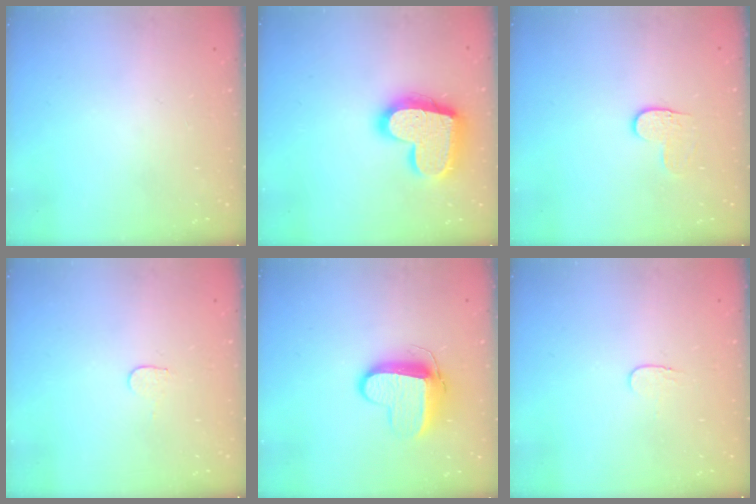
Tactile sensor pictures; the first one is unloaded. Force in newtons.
{"total": 20.3, "press": 20.3, "slide": 1.4}
{"total": 3.3, "press": 3.3, "slide": 0.4}
{"total": 4.9, "press": 4.9, "slide": 0.3}
{"total": 10.7, "press": 10.6, "slide": 1.1}
{"total": 3.5, "press": 3.5, "slide": 0.4}